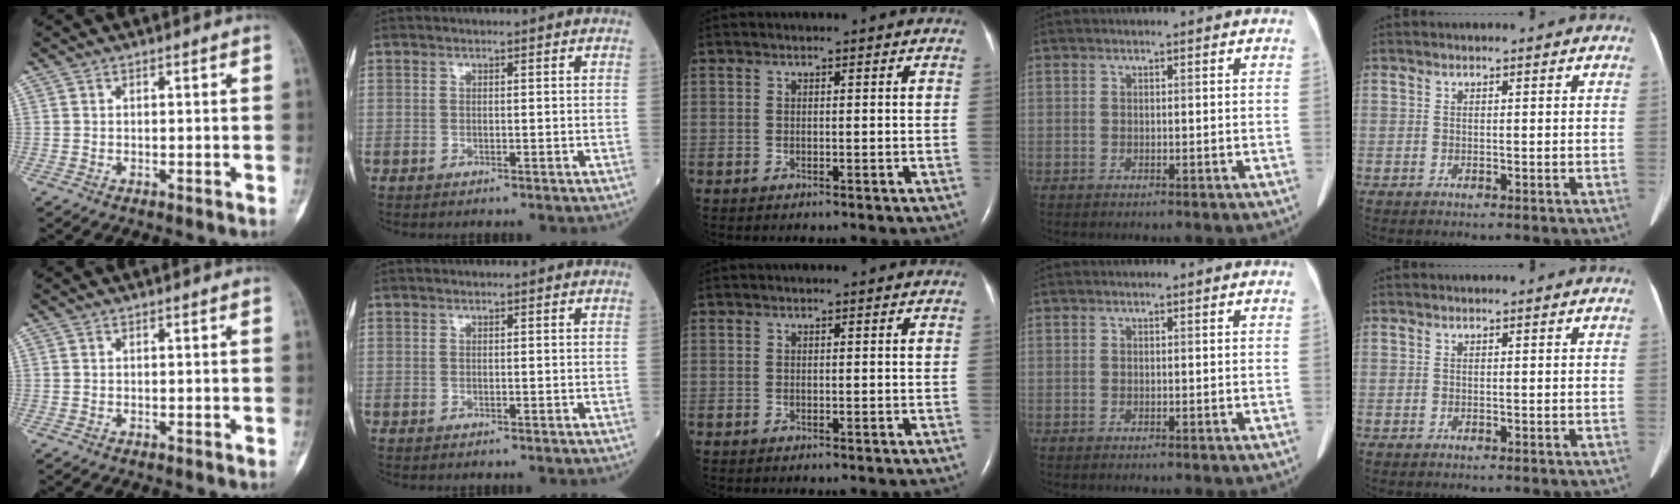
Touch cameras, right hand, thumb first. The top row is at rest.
{}